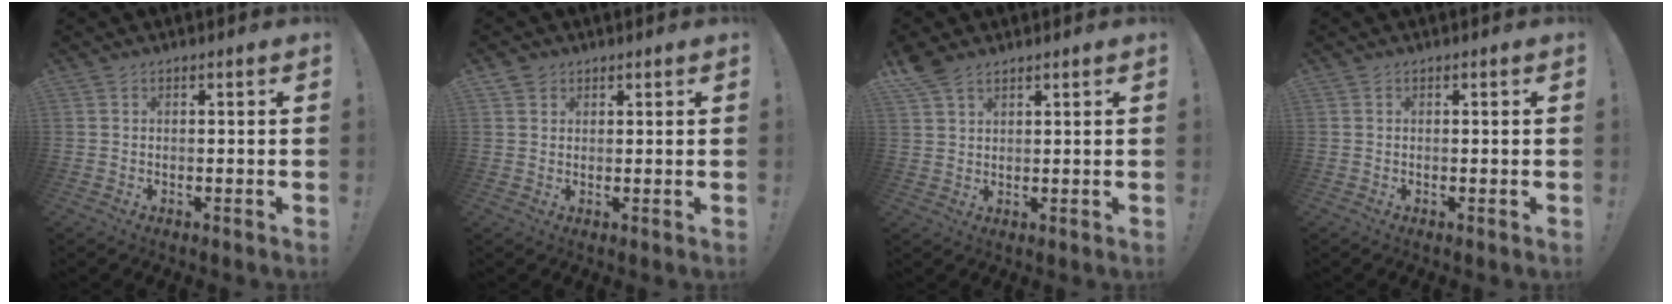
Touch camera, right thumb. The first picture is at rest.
{"total": 2.4, "force": [1.6, 1.9, 0.2], "torque": [0.007, -0.007, 0.027]}
{"total": 5.0, "force": [3.8, 2.1, 2.4], "torque": [-0.038, -0.022, 0.073]}
{"total": 0.0}